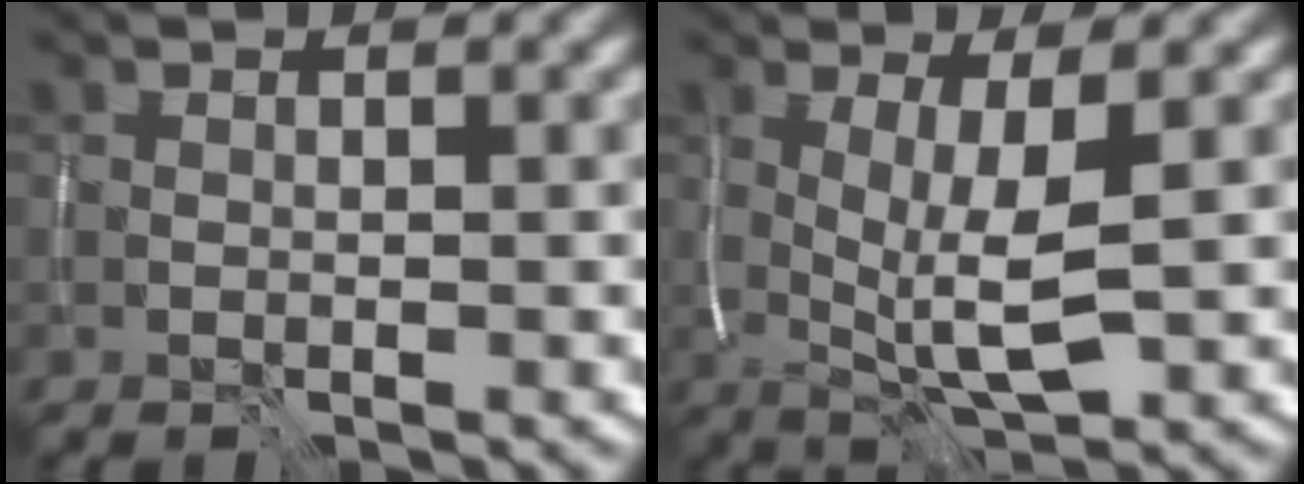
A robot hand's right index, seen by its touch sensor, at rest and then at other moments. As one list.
[{"total": 5.6, "force": [-0.2, 1.7, 5.4], "torque": [-0.106, -0.010, 0.001]}]